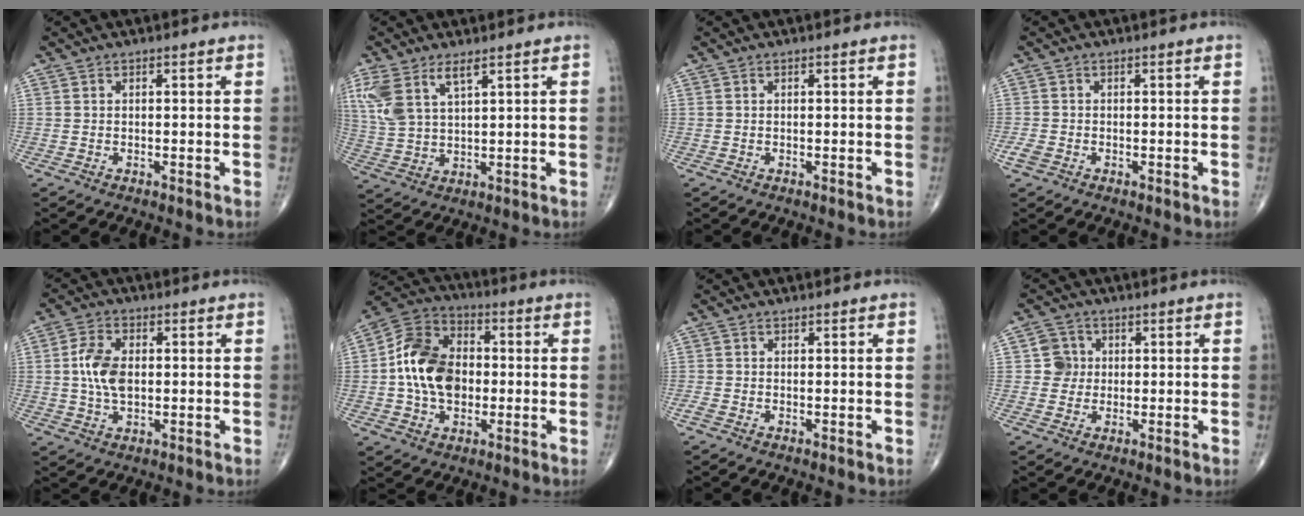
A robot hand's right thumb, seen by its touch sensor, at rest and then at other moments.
{"total": 8.7, "force": [4.7, 3.5, 6.4], "torque": [-0.151, -0.008, 0.106]}
{"total": 0.0}
{"total": 2.0, "force": [-0.9, 1.4, 1.1], "torque": [-0.029, 0.001, -0.020]}
{"total": 7.6, "force": [0.4, 4.5, 6.1], "torque": [-0.119, 0.003, 0.006]}
{"total": 15.0, "force": [-0.5, 10.7, 10.5], "torque": [-0.169, 0.027, -0.015]}
{"total": 1.0, "force": [-0.5, 0.6, 0.7], "torque": [-0.022, -0.003, -0.011]}
{"total": 3.9, "force": [0.4, 3.9, 0.5], "torque": [0.019, 0.007, 0.001]}